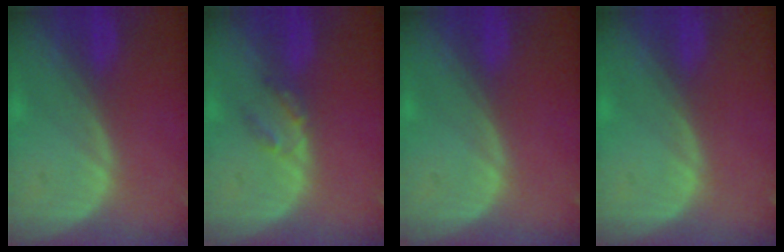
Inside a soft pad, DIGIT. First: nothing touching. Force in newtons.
{"total": 2.2, "press": 2.1, "slide": 0.4}
{"total": 0.0}
{"total": 0.6, "press": 0.0, "slide": 0.6}